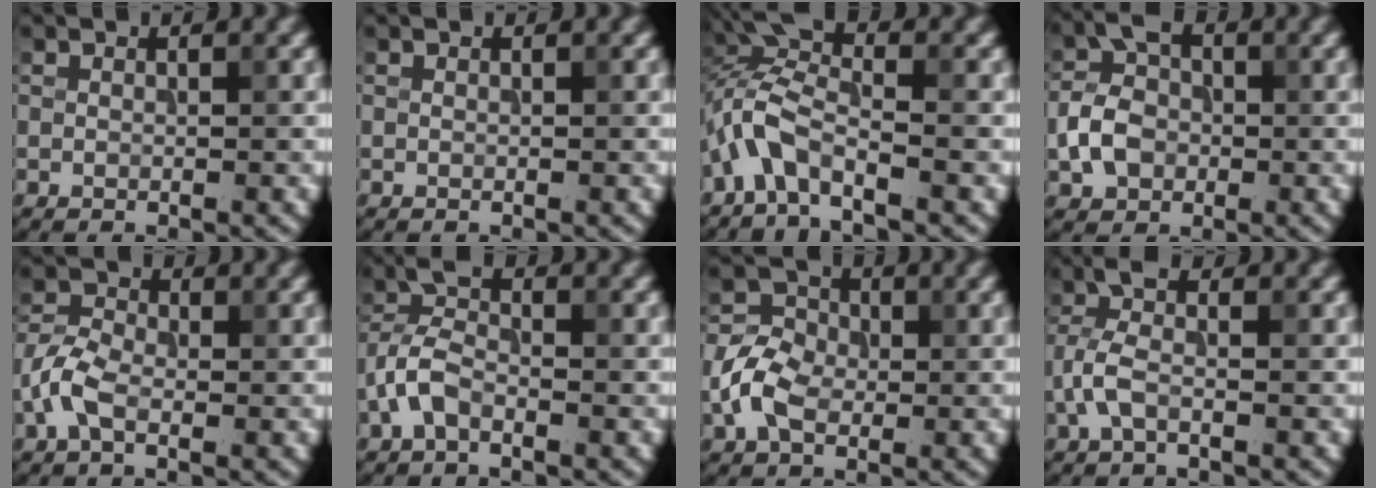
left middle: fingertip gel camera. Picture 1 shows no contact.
{"total": 0.0}
{"total": 4.7, "force": [-2.0, 1.5, 3.9], "torque": [-0.081, 0.014, -0.054]}
{"total": 4.2, "force": [-1.0, 3.2, 2.4], "torque": [-0.049, 0.007, -0.026]}
{"total": 3.4, "force": [-1.4, 2.0, 2.4], "torque": [-0.057, 0.007, -0.040]}
{"total": 3.3, "force": [-1.7, 1.5, 2.4], "torque": [-0.054, 0.010, -0.045]}
{"total": 4.5, "force": [-1.3, 3.3, 2.9], "torque": [-0.060, 0.008, -0.031]}
{"total": 2.9, "force": [-0.9, 1.1, 2.5], "torque": [-0.064, 0.008, -0.030]}